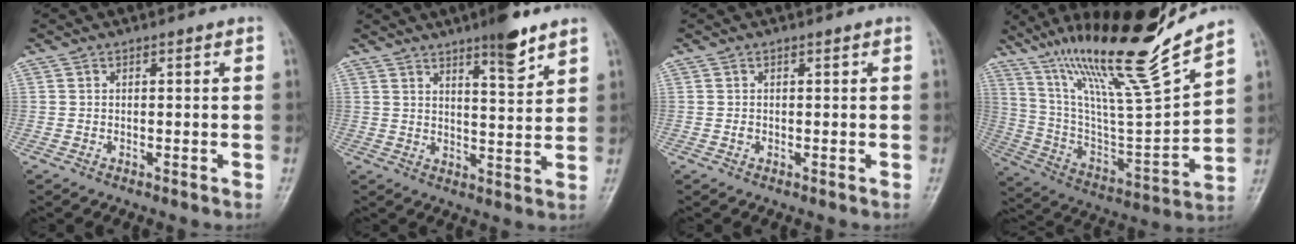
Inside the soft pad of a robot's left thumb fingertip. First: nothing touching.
{"total": 9.3, "force": [6.7, 1.9, 6.2], "torque": [-0.079, -0.051, 0.104]}
{"total": 0.5, "force": [0.0, 0.4, 0.3], "torque": [-0.003, 0.000, 0.001]}
{"total": 24.6, "force": [17.6, 2.3, 17.0], "torque": [-0.265, -0.072, 0.317]}